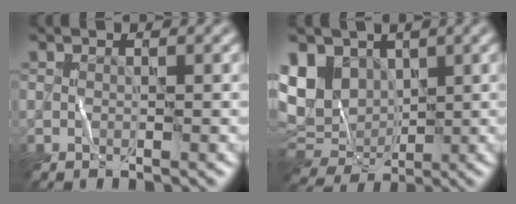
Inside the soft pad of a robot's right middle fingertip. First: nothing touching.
{"total": 10.9, "force": [2.2, 8.0, 7.0], "torque": [-0.148, 0.016, 0.051]}